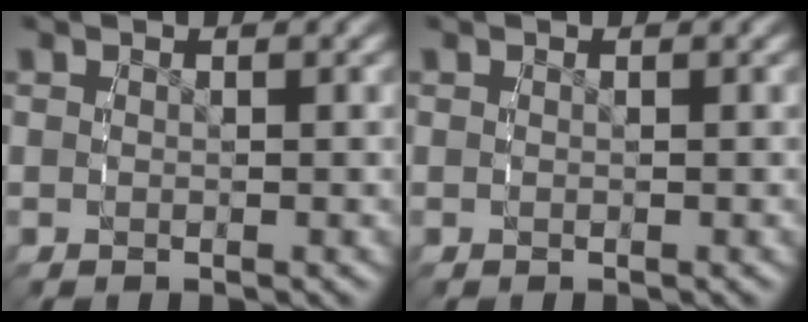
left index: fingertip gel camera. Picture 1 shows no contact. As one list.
[{"total": 0.0}]